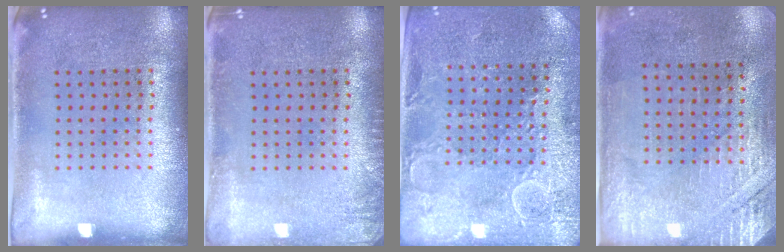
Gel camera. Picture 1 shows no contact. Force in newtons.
{"total": 1.4, "press": 1.3, "slide": 0.2}
{"total": 2.7, "press": 2.7, "slide": 0.6}
{"total": 2.7, "press": 2.5, "slide": 1.1}